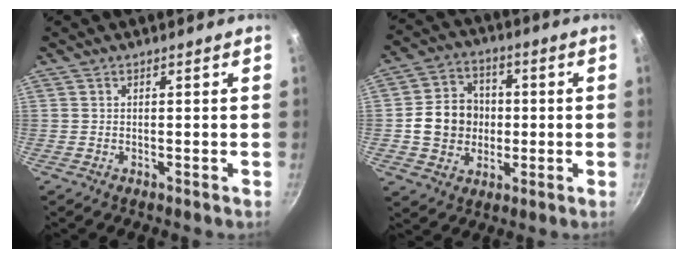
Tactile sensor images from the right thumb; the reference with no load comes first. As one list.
[{"total": 11.4, "force": [-0.4, 10.1, 5.2], "torque": [-0.060, 0.022, -0.011]}]